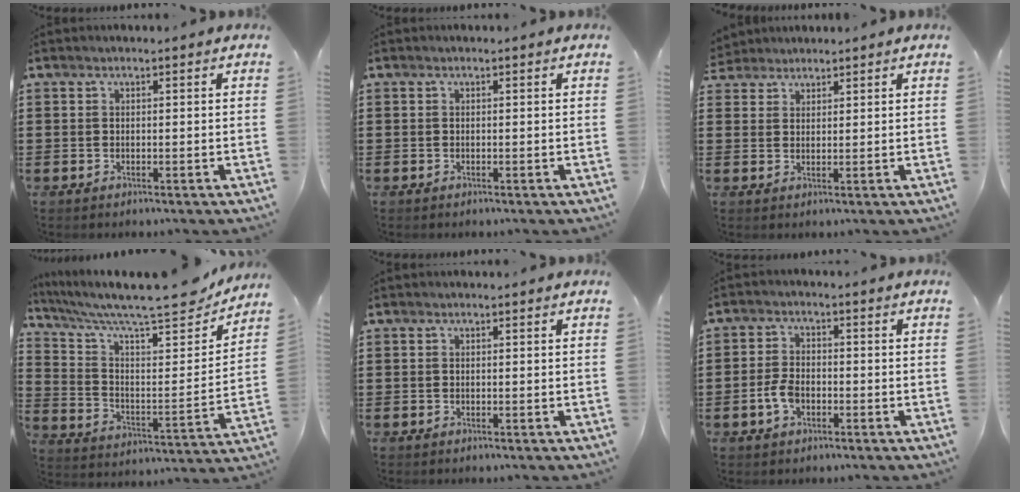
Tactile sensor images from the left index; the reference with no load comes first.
{"total": 0.0}
{"total": 2.3, "force": [2.0, 1.0, -0.3], "torque": [-0.005, 0.005, 0.040]}
{"total": 11.2, "force": [9.4, 1.8, 5.8], "torque": [-0.135, -0.061, 0.154]}
{"total": 0.0}
{"total": 3.8, "force": [-1.3, 2.2, 2.8], "torque": [-0.072, -0.004, -0.029]}